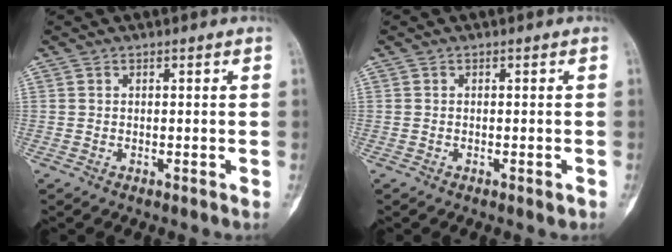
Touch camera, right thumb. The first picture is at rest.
{"total": 0.9, "force": [-0.5, 0.3, 0.7], "torque": [-0.008, -0.001, -0.006]}